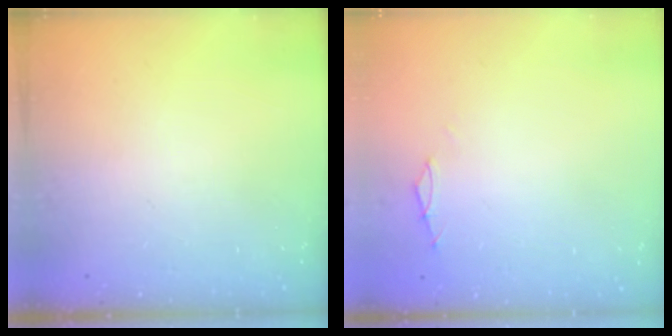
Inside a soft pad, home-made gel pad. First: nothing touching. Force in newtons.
{"total": 0.0}